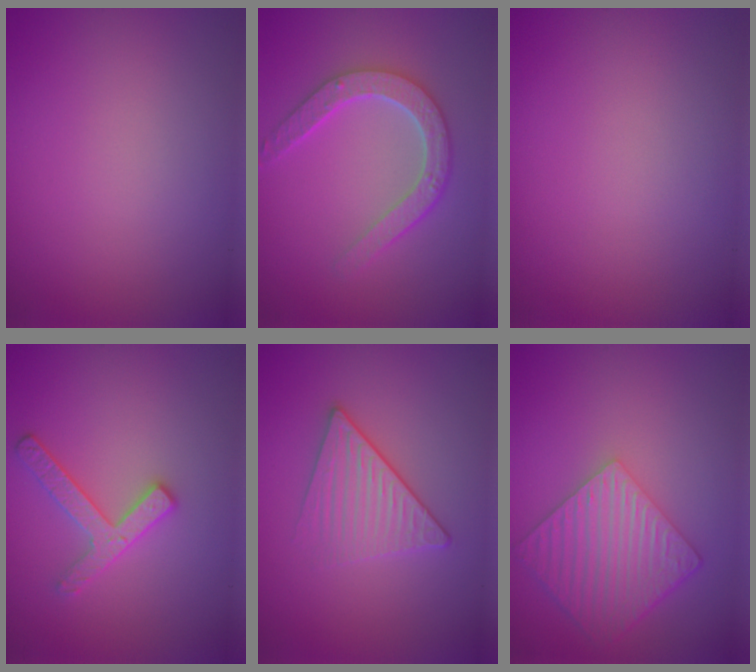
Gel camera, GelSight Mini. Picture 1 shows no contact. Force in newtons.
{"total": 4.7, "press": 3.7, "slide": 2.8}
{"total": 0.0}
{"total": 2.6, "press": 2.5, "slide": 0.4}
{"total": 2.7, "press": 2.4, "slide": 1.2}
{"total": 6.1, "press": 4.5, "slide": 4.1}